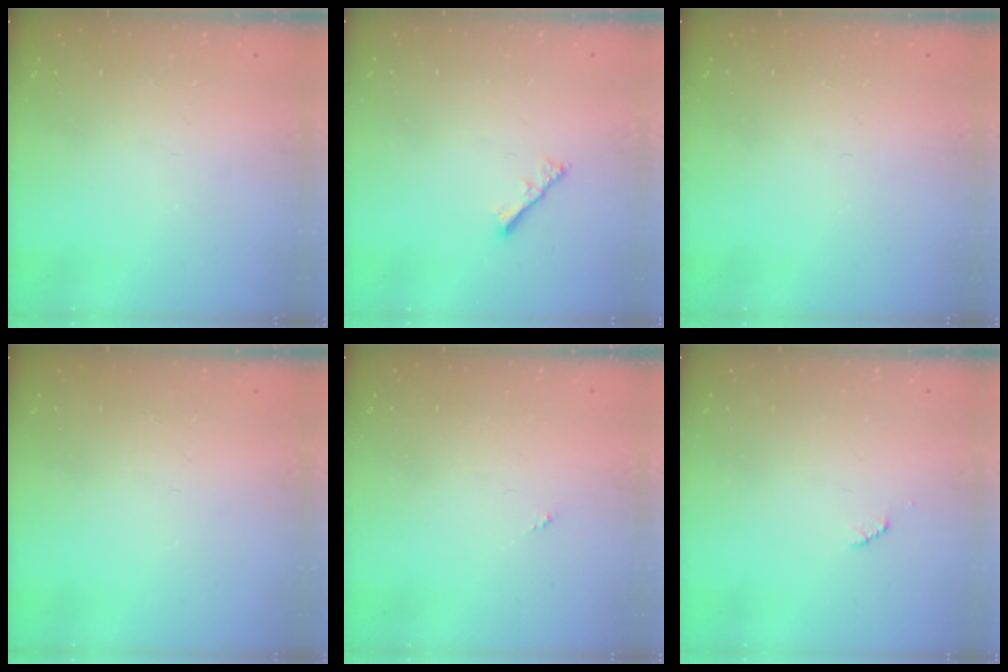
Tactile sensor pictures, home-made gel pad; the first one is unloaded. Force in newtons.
{"total": 2.5, "press": 2.4, "slide": 0.5}
{"total": 0.0}
{"total": 0.0}
{"total": 0.0}
{"total": 2.5, "press": 2.5, "slide": 0.4}